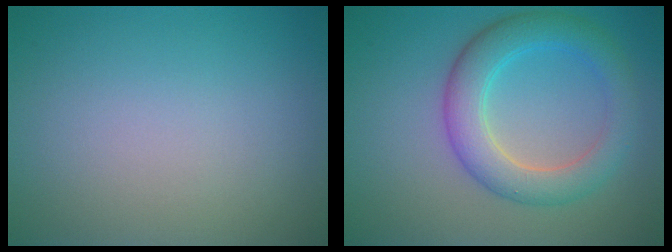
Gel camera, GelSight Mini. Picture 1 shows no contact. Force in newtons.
{"total": 5.2, "press": 5.2, "slide": 0.1}